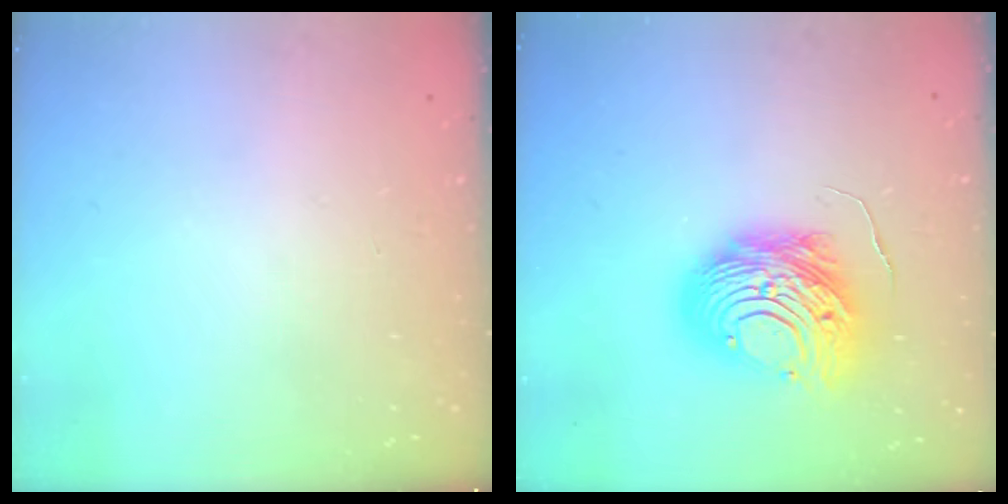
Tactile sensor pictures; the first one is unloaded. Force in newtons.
{"total": 15.5, "press": 15.4, "slide": 1.3}